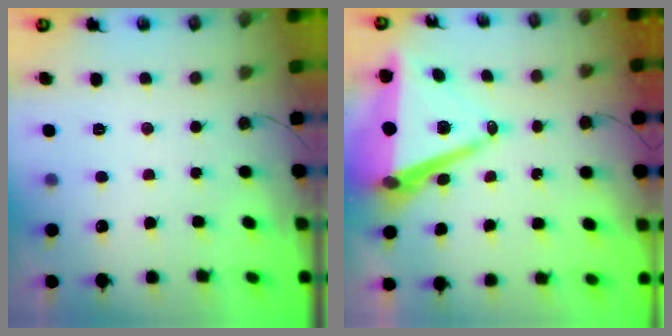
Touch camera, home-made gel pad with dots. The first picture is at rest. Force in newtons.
{"total": 13.0, "press": 12.3, "slide": 4.1}